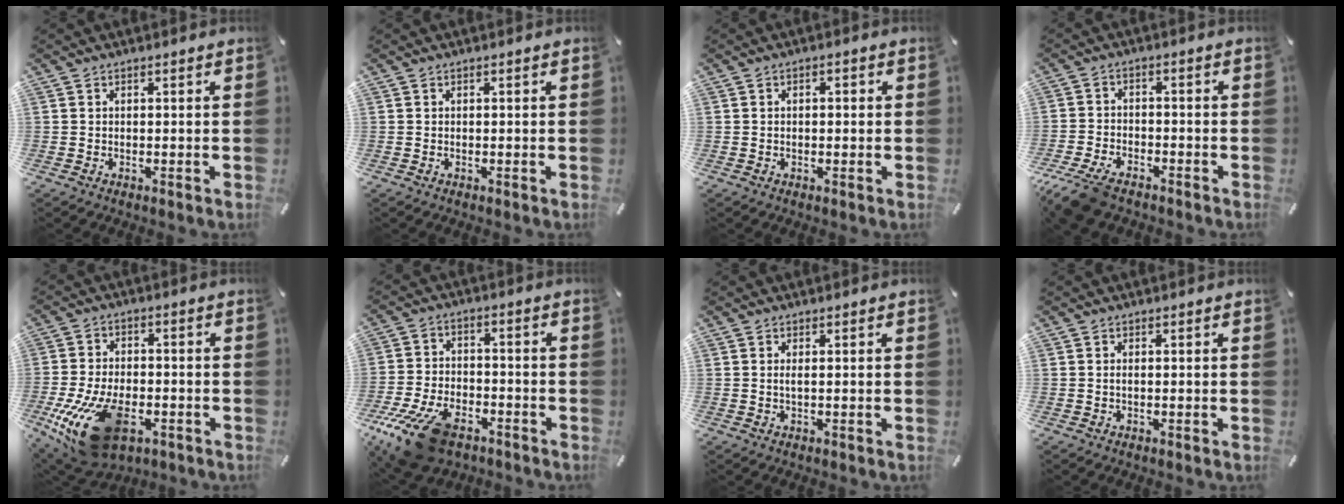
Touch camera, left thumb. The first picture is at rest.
{"total": 0.0}
{"total": 1.3, "force": [-0.2, 0.7, 1.0], "torque": [-0.020, 0.004, -0.006]}
{"total": 7.6, "force": [-5.8, 3.4, 3.7], "torque": [-0.088, 0.017, -0.112]}
{"total": 19.8, "force": [-7.4, 11.2, 14.6], "torque": [-0.274, 0.018, -0.115]}
{"total": 15.5, "force": [-9.6, 7.8, 9.4], "torque": [-0.179, 0.049, -0.163]}
{"total": 1.3, "force": [0.1, 0.1, 1.3], "torque": [-0.026, -0.003, 0.002]}
{"total": 0.7, "force": [0.0, 0.1, 0.7], "torque": [-0.015, -0.001, 0.000]}